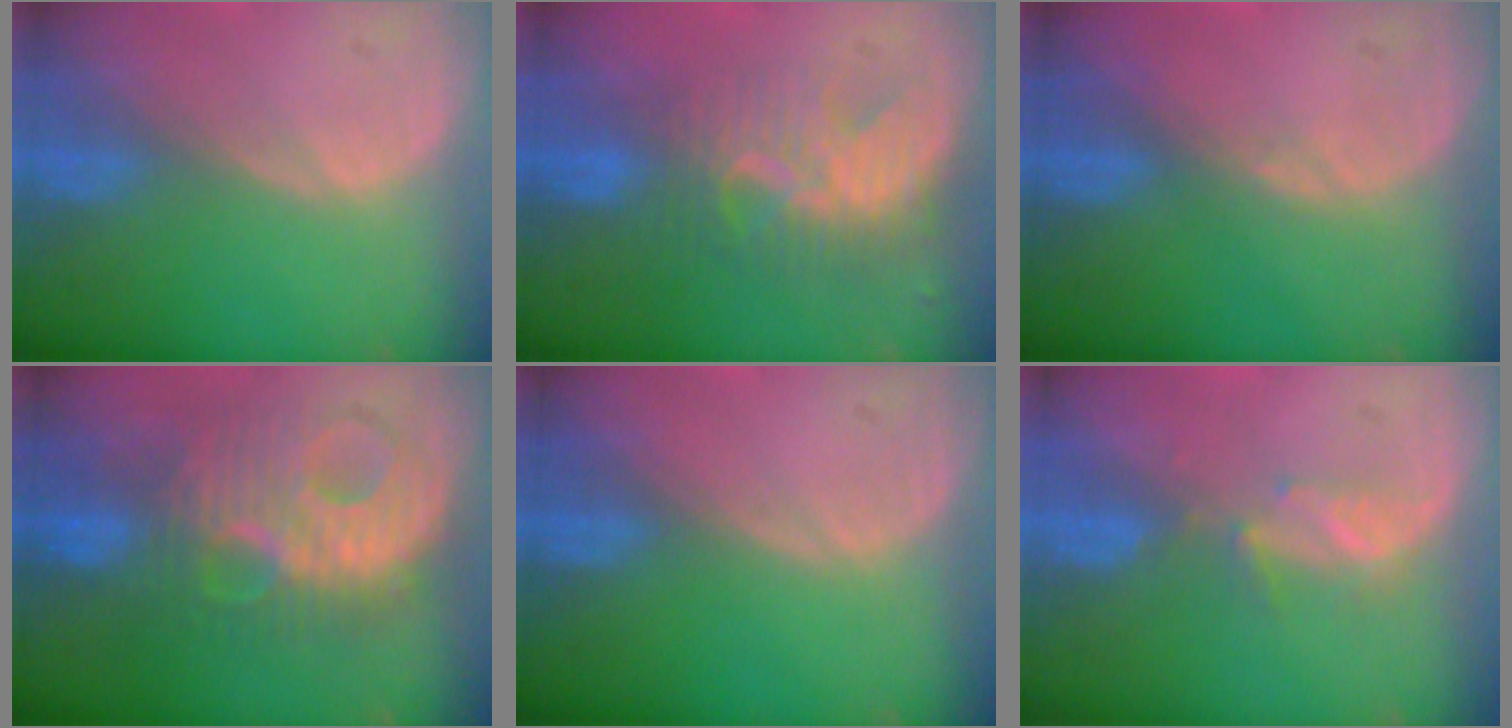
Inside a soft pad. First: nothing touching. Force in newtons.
{"total": 8.7, "press": 7.6, "slide": 4.3}
{"total": 0.5, "press": 0.5, "slide": 0.2}
{"total": 10.1, "press": 10.1, "slide": 0.3}
{"total": 0.0}
{"total": 2.7, "press": 2.6, "slide": 0.8}